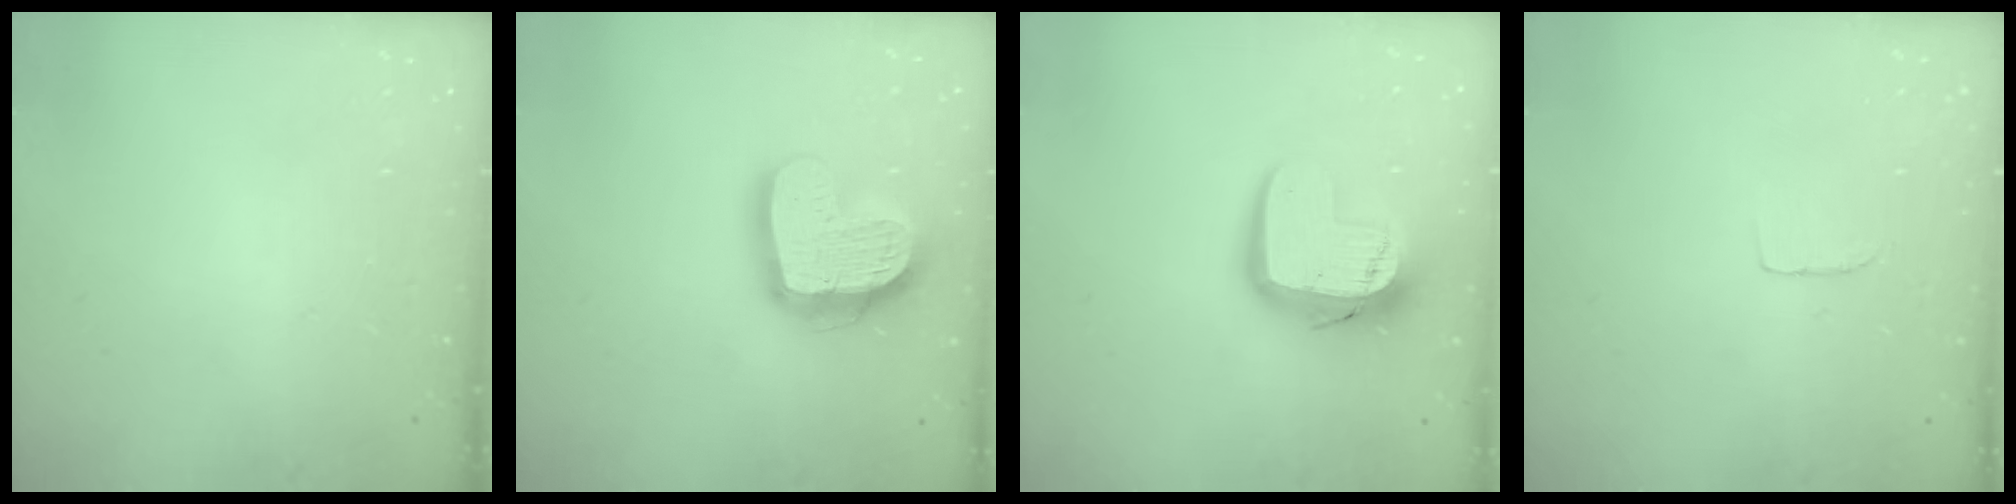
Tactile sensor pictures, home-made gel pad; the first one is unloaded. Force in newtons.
{"total": 20.2, "press": 20.1, "slide": 2.0}
{"total": 15.1, "press": 15.0, "slide": 1.2}
{"total": 2.7, "press": 2.7, "slide": 0.2}